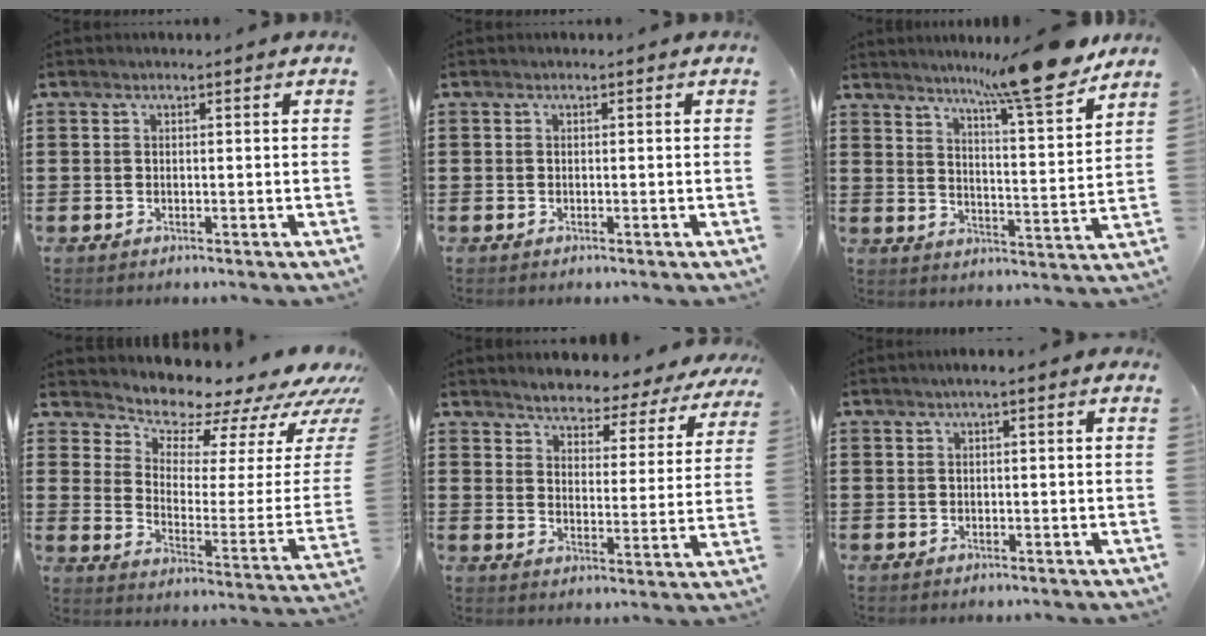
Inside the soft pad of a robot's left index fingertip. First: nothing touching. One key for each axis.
{"total": 0.0}
{"total": 11.9, "fx": 10.5, "fy": -0.5, "fz": 5.7, "tx": -0.096, "ty": -0.069, "tz": 0.171}
{"total": 8.2, "fx": 7.9, "fy": 2.0, "fz": 1.1, "tx": -0.036, "ty": -0.083, "tz": 0.131}
{"total": 3.8, "fx": 3.7, "fy": 0.5, "fz": -0.2, "tx": -0.023, "ty": -0.032, "tz": 0.059}
{"total": 1.2, "fx": -0.3, "fy": 0.3, "fz": 1.1, "tx": -0.018, "ty": -0.001, "tz": -0.006}